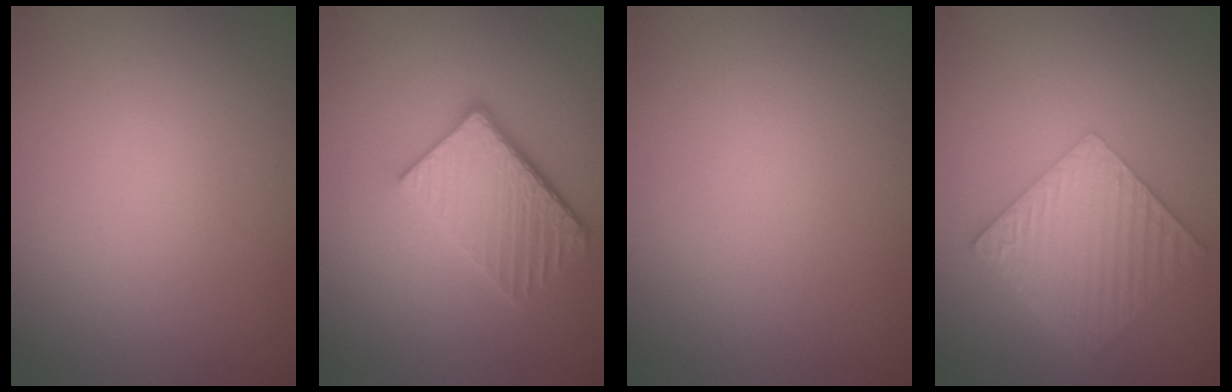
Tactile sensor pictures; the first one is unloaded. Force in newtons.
{"total": 4.5, "press": 3.6, "slide": 2.6}
{"total": 0.0}
{"total": 6.9, "press": 5.0, "slide": 4.8}